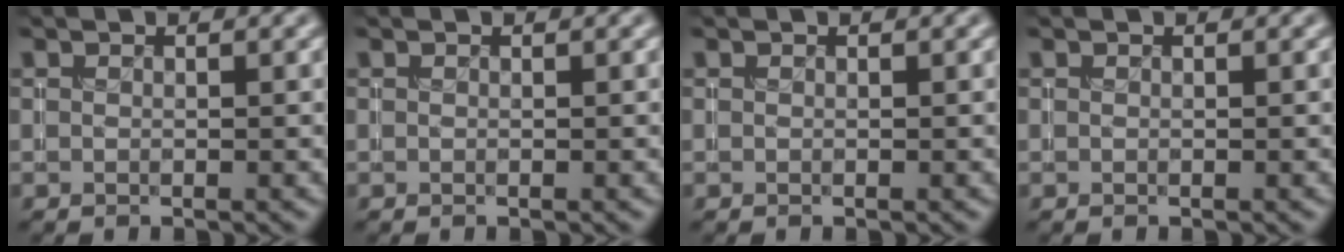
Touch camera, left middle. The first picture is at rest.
{"total": 0.0}
{"total": 0.0}
{"total": 0.0}